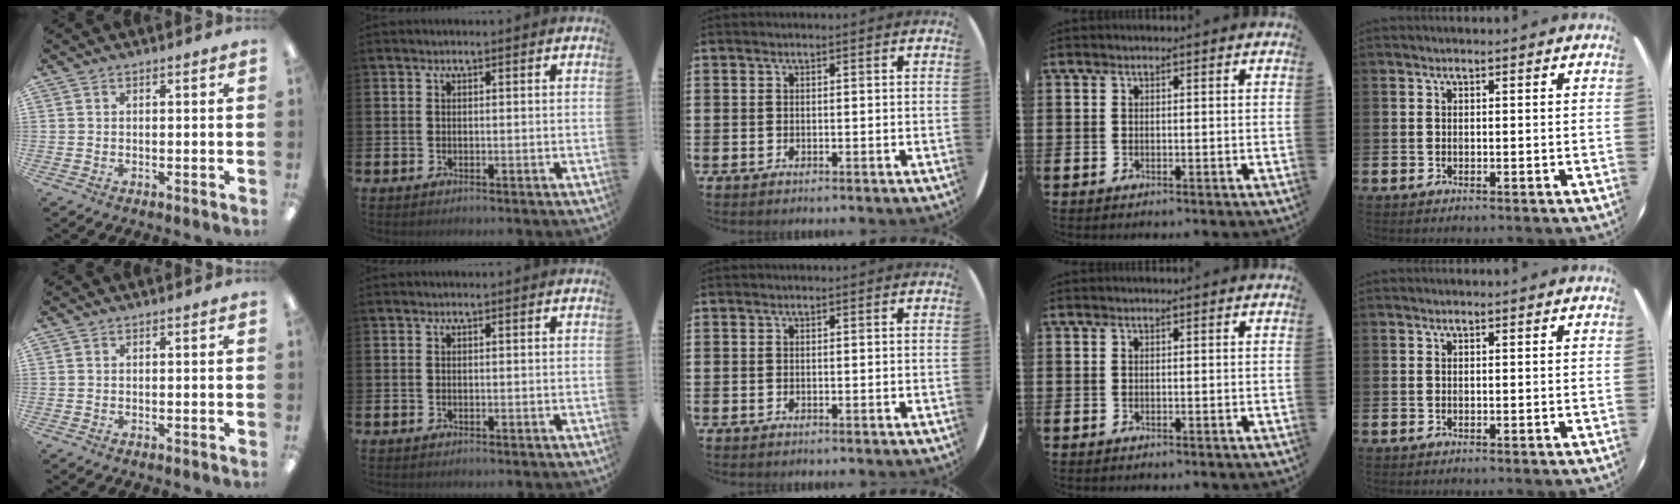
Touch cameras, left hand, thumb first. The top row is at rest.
{}